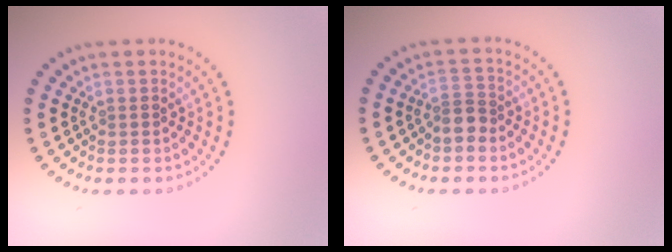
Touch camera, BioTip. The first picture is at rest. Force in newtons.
{"total": 2.1, "press": 1.7, "slide": 1.1}